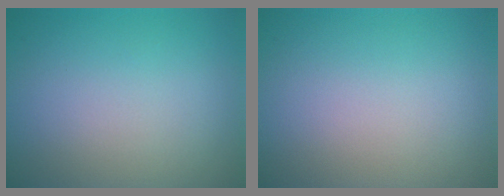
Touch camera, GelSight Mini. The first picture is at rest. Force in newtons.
{"total": 0.0}